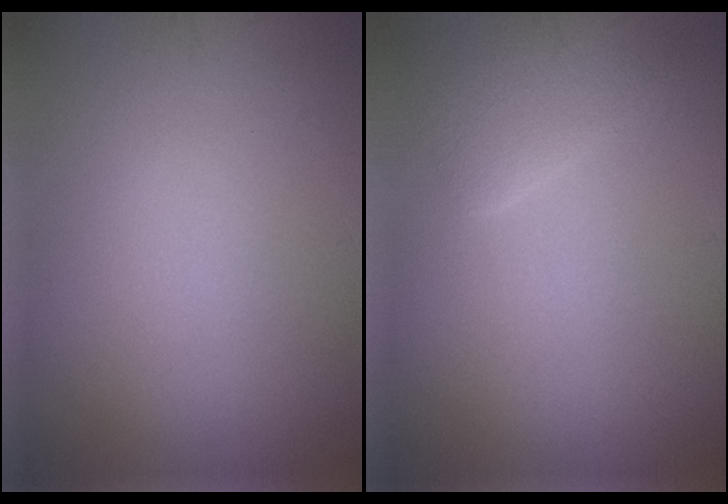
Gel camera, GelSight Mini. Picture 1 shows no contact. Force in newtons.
{"total": 2.5, "press": 2.5, "slide": 0.2}